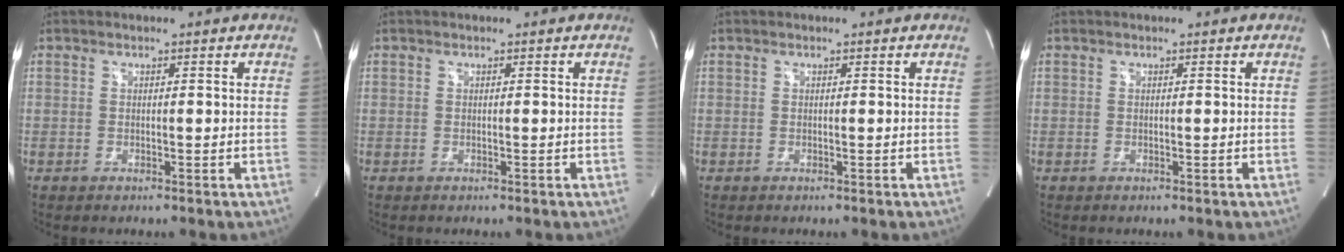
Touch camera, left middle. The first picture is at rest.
{"total": 0.0}
{"total": 0.0}
{"total": 0.0}